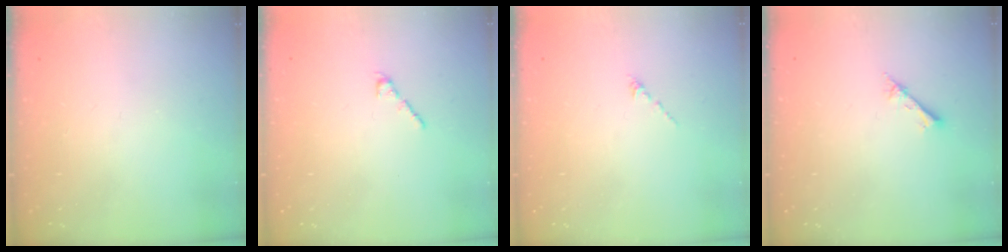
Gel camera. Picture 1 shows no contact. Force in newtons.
{"total": 2.5, "press": 2.4, "slide": 0.7}
{"total": 0.0}
{"total": 2.4, "press": 2.4, "slide": 0.3}